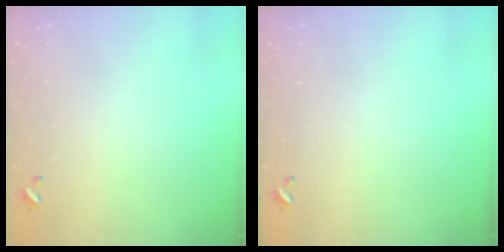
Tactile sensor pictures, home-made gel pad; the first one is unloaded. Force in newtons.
{"total": 0.0}